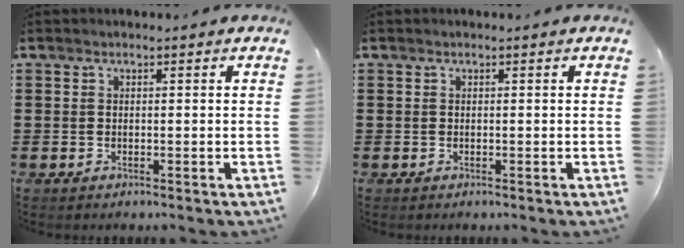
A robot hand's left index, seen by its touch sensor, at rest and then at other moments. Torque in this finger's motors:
{"motor_torque": [0.00, 0.00, 0.00, 0.00]}